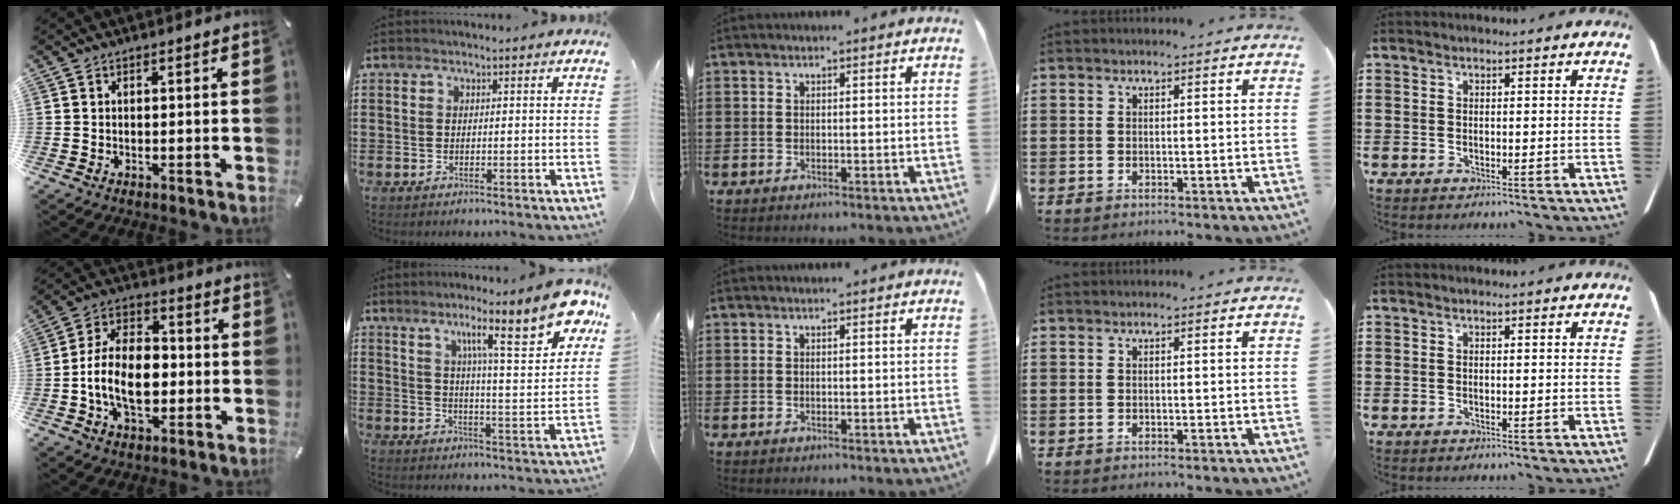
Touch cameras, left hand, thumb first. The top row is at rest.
{"thumb": {"total": 13.5, "force": [-2.4, 9.0, 9.7], "torque": [-0.194, 0.010, -0.044]}, "index": {"total": 13.5, "force": [8.4, 1.4, 10.4], "torque": [-0.174, -0.037, 0.125]}}